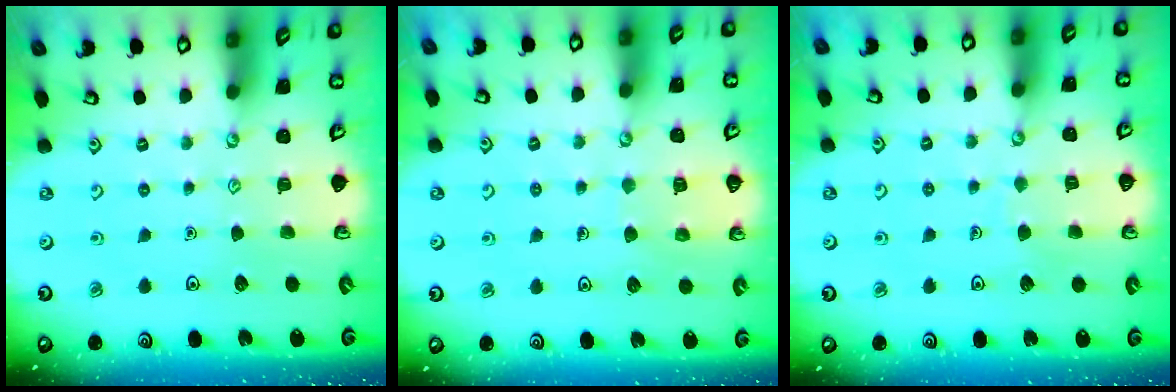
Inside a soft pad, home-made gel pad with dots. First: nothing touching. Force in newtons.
{"total": 6.5, "press": 6.4, "slide": 0.5}
{"total": 3.3, "press": 3.3, "slide": 0.3}